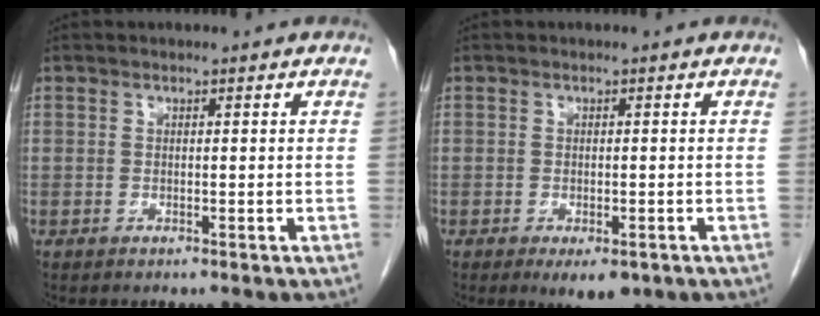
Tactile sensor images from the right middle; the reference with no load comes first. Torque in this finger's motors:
{"motor_torque": [0.54, -0.32, 0.02, 0.00]}